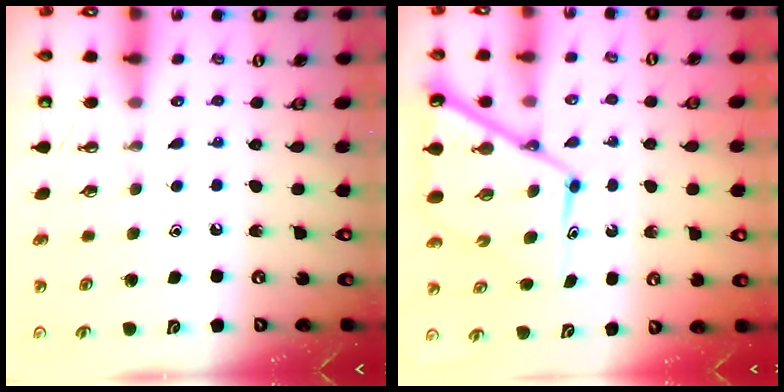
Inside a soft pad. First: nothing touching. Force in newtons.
{"total": 13.3, "press": 13.2, "slide": 1.2}